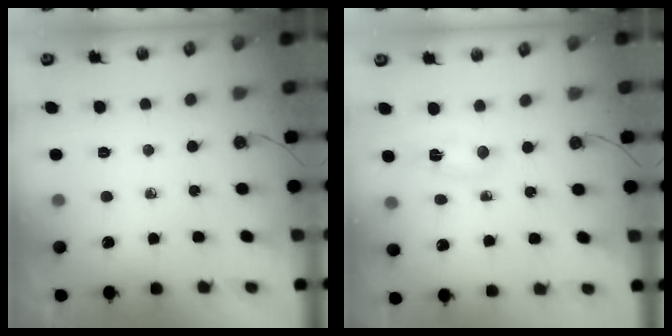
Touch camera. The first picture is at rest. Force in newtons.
{"total": 2.8, "press": 2.5, "slide": 1.4}